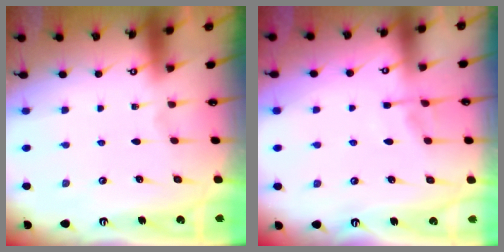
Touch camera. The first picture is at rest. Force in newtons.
{"total": 4.0, "press": 3.9, "slide": 0.5}